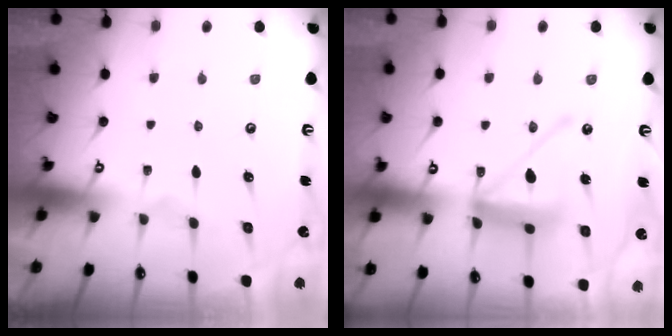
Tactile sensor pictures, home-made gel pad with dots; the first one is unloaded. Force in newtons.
{"total": 15.5, "press": 15.5, "slide": 1.5}